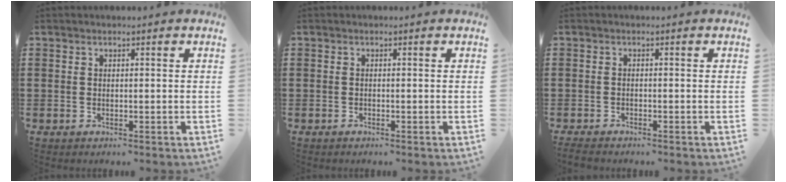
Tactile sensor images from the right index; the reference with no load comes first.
{"total": 0.0}
{"total": 1.1, "force": [-1.1, 0.1, 0.3], "torque": [-0.007, -0.004, -0.020]}